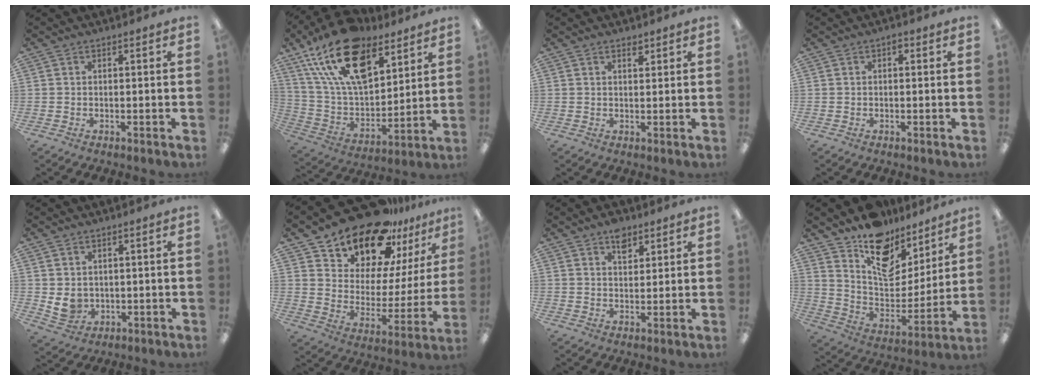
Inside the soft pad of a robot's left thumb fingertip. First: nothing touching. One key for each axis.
{"total": 22.5, "fx": 13.6, "fy": 11.7, "fz": 13.6, "tx": -0.257, "ty": -0.071, "tz": 0.242}
{"total": 1.6, "fx": 1.4, "fy": 0.6, "fz": 0.6, "tx": -0.007, "ty": -0.005, "tz": 0.024}
{"total": 0.9, "fx": 0.2, "fy": 0.5, "fz": 0.6, "tx": -0.013, "ty": 0.004, "tz": 0.003}
{"total": 4.6, "fx": 1.2, "fy": 4.0, "fz": 1.9, "tx": -0.039, "ty": -0.009, "tz": 0.023}
{"total": 19.0, "fx": 16.8, "fy": 7.3, "fz": 5.1, "tx": -0.098, "ty": -0.145, "tz": 0.299}
{"total": 4.9, "fx": 3.2, "fy": 2.7, "fz": 2.5, "tx": -0.023, "ty": -0.016, "tz": 0.054}
{"total": 15.3, "fx": 10.8, "fy": 8.9, "fz": 6.1, "tx": -0.092, "ty": -0.088, "tz": 0.195}